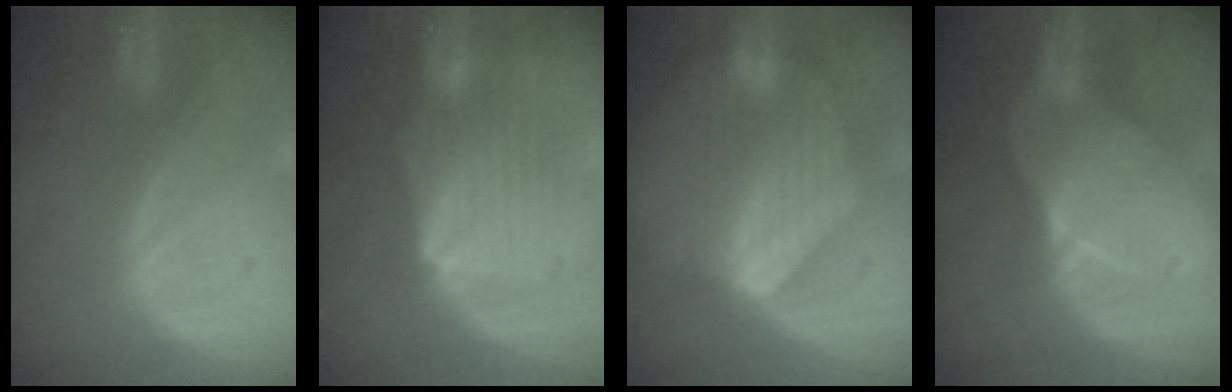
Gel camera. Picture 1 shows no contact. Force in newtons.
{"total": 7.9, "press": 7.9, "slide": 0.9}
{"total": 7.2, "press": 7.1, "slide": 1.2}
{"total": 6.9, "press": 6.6, "slide": 2.1}